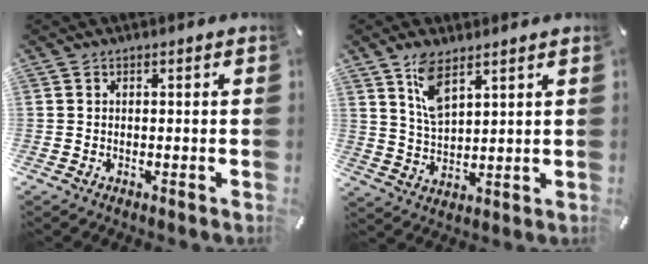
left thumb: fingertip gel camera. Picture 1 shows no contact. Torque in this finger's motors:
{"motor_torque": [1.32, 0.35, 1.04, -0.90, 0.32]}